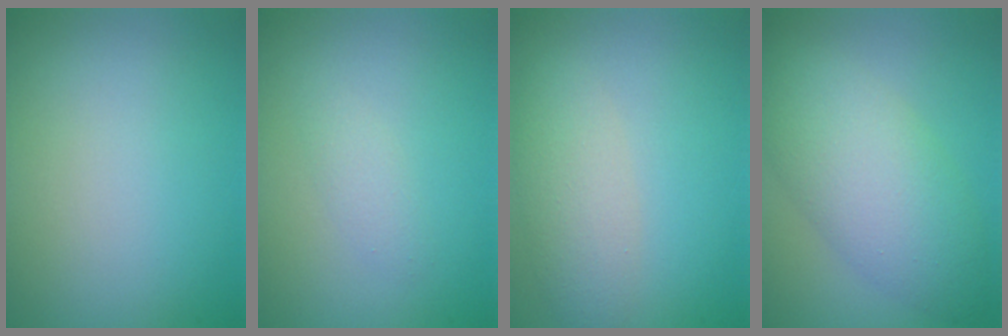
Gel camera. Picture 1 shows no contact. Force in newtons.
{"total": 1.2, "press": 1.2, "slide": 0.0}
{"total": 2.9, "press": 2.9, "slide": 0.2}
{"total": 6.6, "press": 6.6, "slide": 0.1}